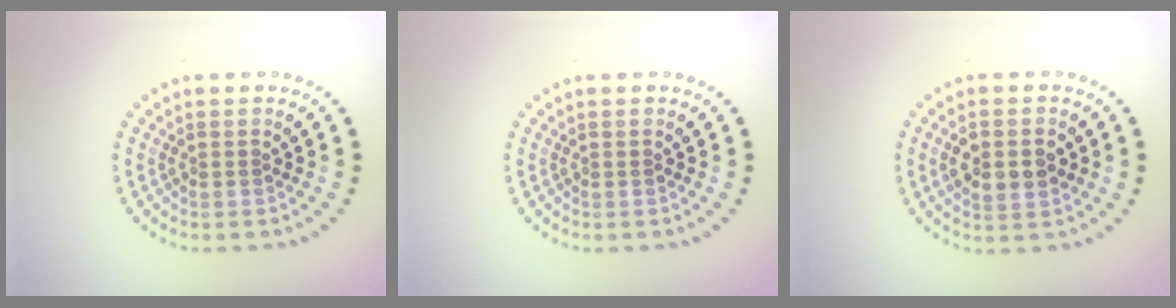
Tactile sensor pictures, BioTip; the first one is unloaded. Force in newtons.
{"total": 0.0}
{"total": 3.6, "press": 3.6, "slide": 0.2}